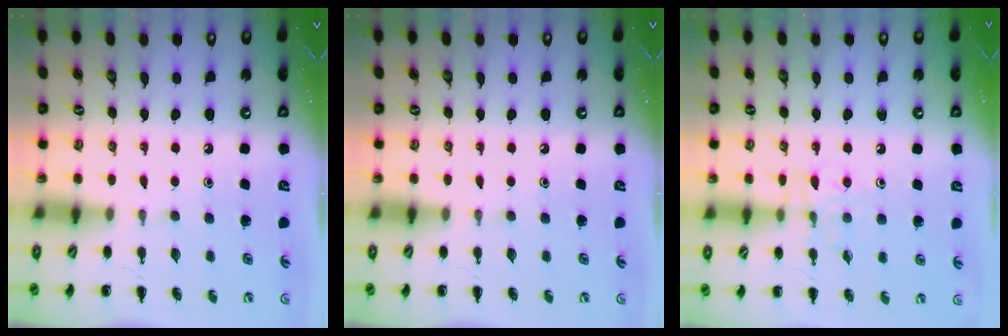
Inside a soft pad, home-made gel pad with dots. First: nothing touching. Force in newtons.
{"total": 0.0}
{"total": 8.9, "press": 8.7, "slide": 1.5}